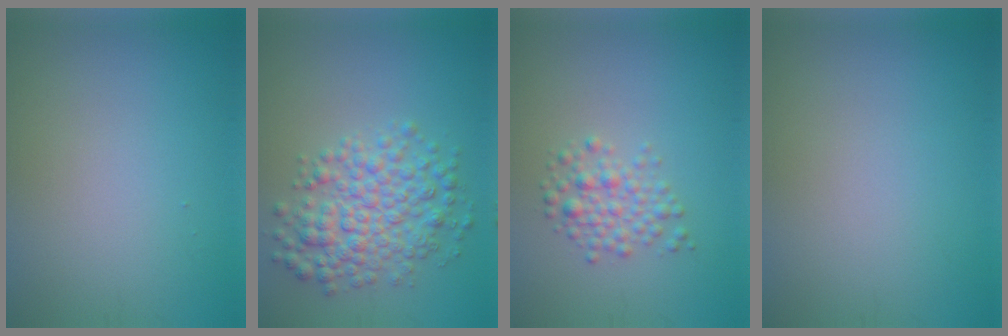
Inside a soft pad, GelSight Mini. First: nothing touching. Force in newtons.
{"total": 5.5, "press": 5.5, "slide": 0.1}
{"total": 2.6, "press": 2.6, "slide": 0.1}
{"total": 0.0}